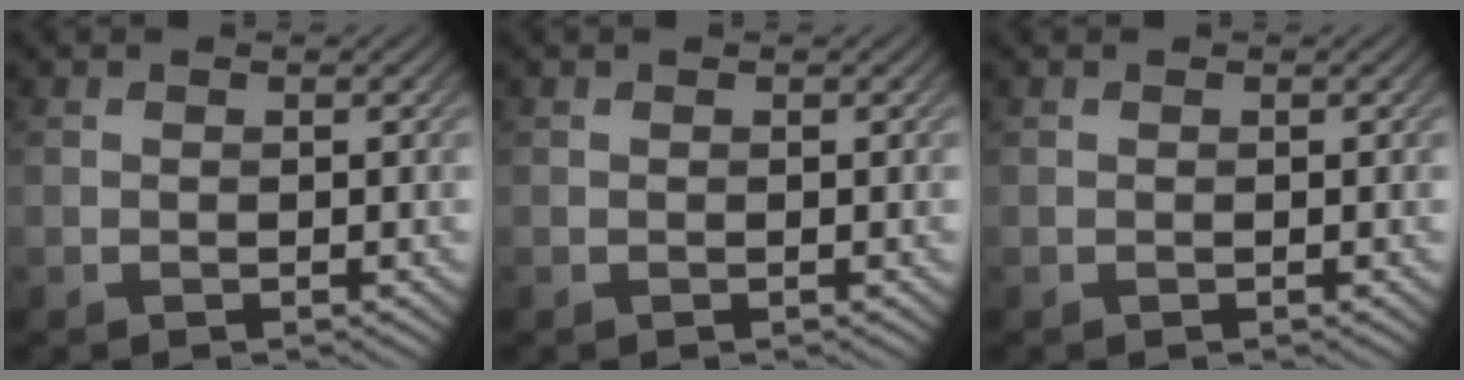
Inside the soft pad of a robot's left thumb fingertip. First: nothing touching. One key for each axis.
{"total": 0.0}
{"total": 0.0}